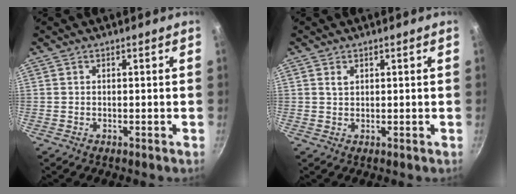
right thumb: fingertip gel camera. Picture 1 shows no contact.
{"total": 1.5, "force": [0.7, 1.0, 0.9], "torque": [-0.014, 0.000, 0.013]}